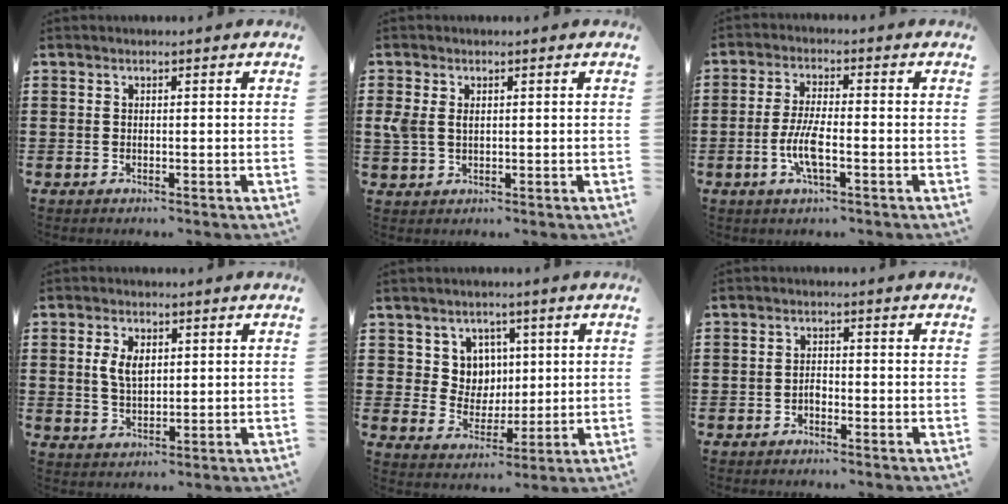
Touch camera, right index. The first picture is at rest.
{"total": 2.7, "force": [0.8, 1.8, 1.9], "torque": [-0.049, 0.005, 0.011]}
{"total": 5.9, "force": [-1.9, 1.4, 5.4], "torque": [-0.119, -0.008, -0.040]}
{"total": 4.4, "force": [1.1, 2.5, 3.5], "torque": [-0.075, 0.010, 0.018]}
{"total": 6.9, "force": [2.5, 6.1, 1.9], "torque": [-0.061, 0.009, 0.047]}
{"total": 1.4, "force": [-0.9, 0.7, 0.7], "torque": [-0.017, 0.000, -0.019]}